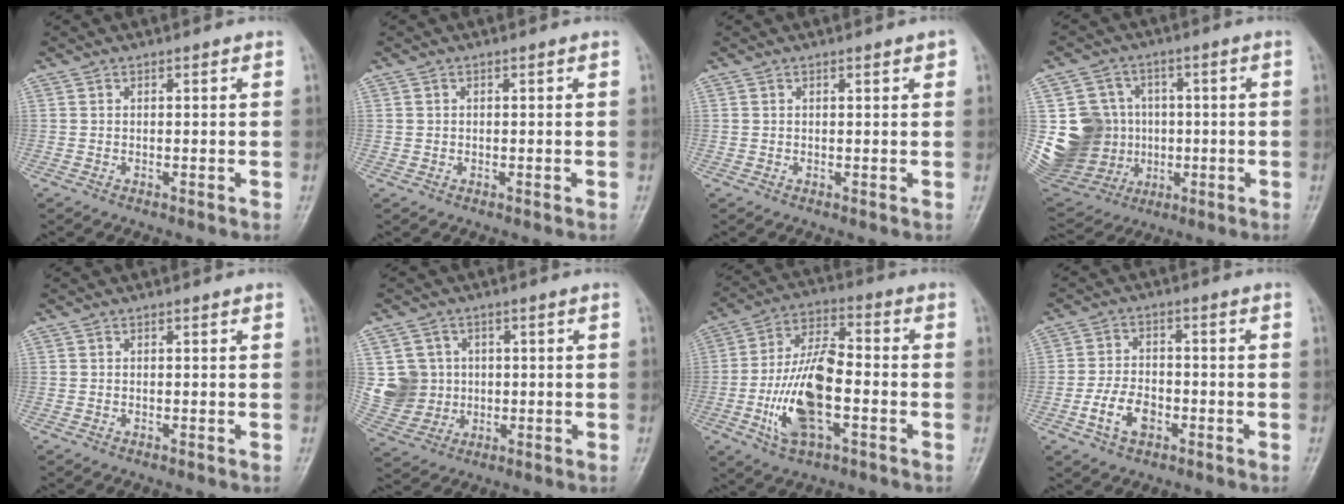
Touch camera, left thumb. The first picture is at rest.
{"total": 0.6, "force": [0.0, 0.6, 0.1], "torque": [0.002, 0.003, 0.001]}
{"total": 1.2, "force": [0.7, 0.4, 0.9], "torque": [-0.008, -0.001, 0.008]}
{"total": 17.1, "force": [0.2, 15.6, 7.0], "torque": [-0.119, 0.024, 0.030]}
{"total": 0.0}
{"total": 8.7, "force": [0.8, 8.2, 2.7], "torque": [-0.029, 0.005, 0.024]}
{"total": 15.3, "force": [-3.7, 7.1, 13.1], "torque": [-0.249, 0.024, -0.067]}
{"total": 6.7, "force": [-2.7, 4.4, 4.3], "torque": [-0.074, 0.019, -0.051]}